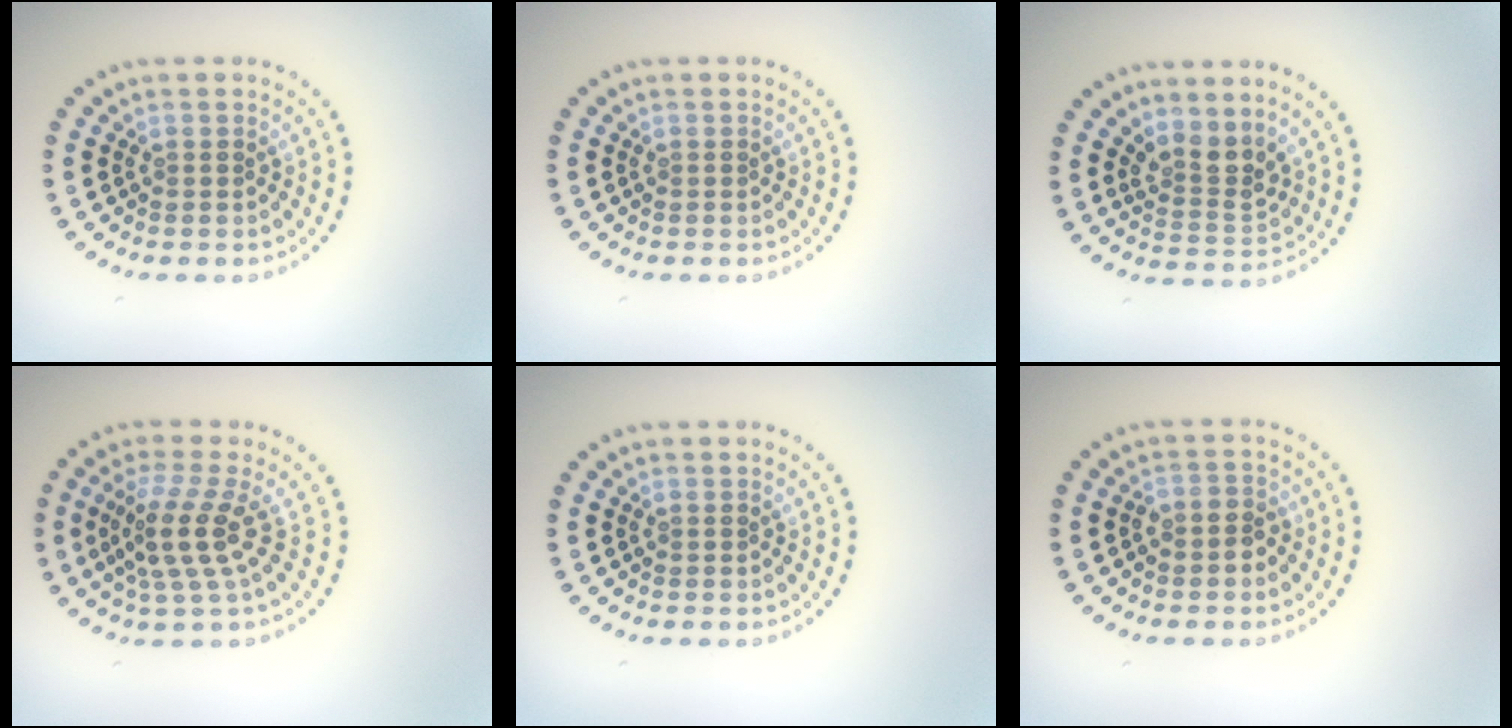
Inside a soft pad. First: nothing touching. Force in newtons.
{"total": 0.0}
{"total": 2.8, "press": 2.0, "slide": 1.9}
{"total": 3.9, "press": 2.8, "slide": 2.6}
{"total": 0.0}
{"total": 1.9, "press": 1.7, "slide": 0.7}